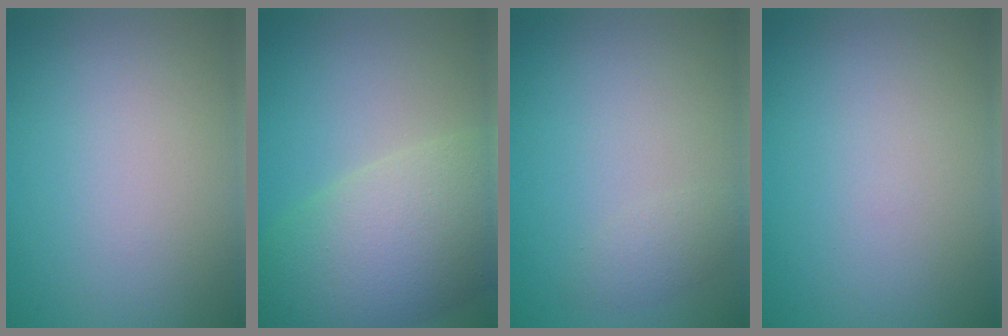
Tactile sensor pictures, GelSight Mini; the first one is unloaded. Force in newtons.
{"total": 9.3, "press": 9.2, "slide": 0.8}
{"total": 1.2, "press": 1.2, "slide": 0.1}
{"total": 0.0}